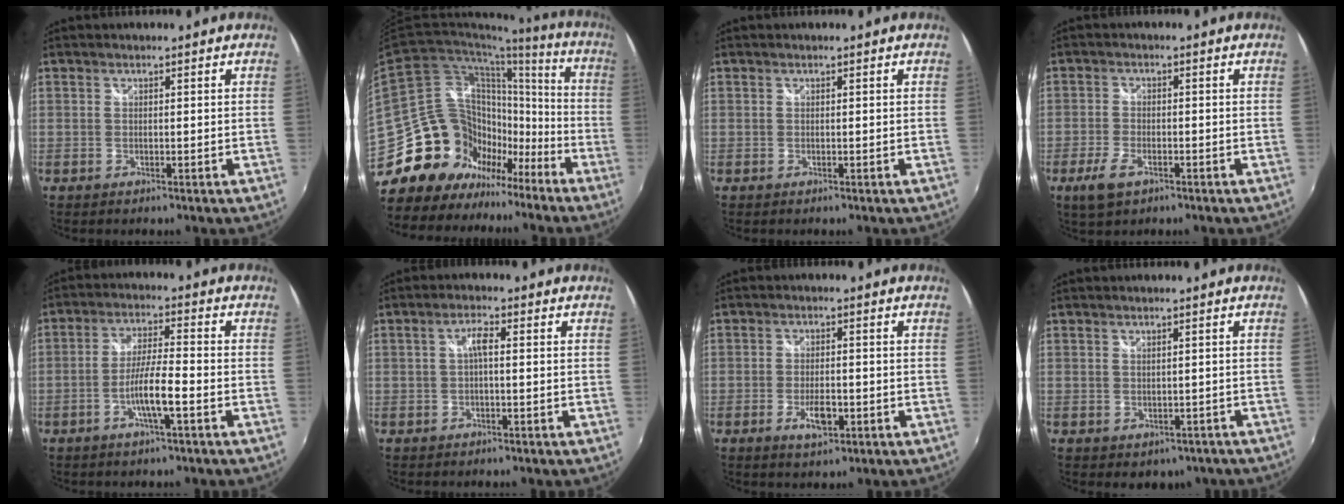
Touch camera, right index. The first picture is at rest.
{"total": 27.2, "force": [-15.7, 18.4, 12.4], "torque": [-0.255, 0.035, -0.243]}
{"total": 0.0}
{"total": 5.7, "force": [-3.3, 2.7, 3.8], "torque": [-0.097, -0.010, -0.060]}
{"total": 6.8, "force": [-3.0, 0.2, 6.1], "torque": [-0.117, -0.001, -0.054]}
{"total": 2.5, "force": [-0.1, 0.6, 2.4], "torque": [-0.047, 0.008, -0.003]}
{"total": 5.0, "force": [-2.1, 2.0, 4.0], "torque": [-0.083, -0.005, -0.036]}
{"total": 3.9, "force": [-2.1, 2.9, 1.5], "torque": [-0.023, 0.001, -0.014]}